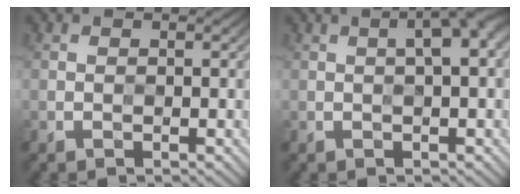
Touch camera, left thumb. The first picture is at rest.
{"total": 3.6, "force": [0.7, 0.6, 3.4], "torque": [-0.051, 0.016, 0.010]}